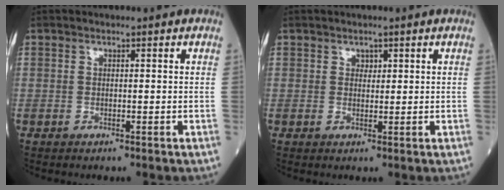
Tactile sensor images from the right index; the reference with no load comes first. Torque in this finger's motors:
{"motor_torque": [0.01, 0.00, -0.03, -0.01]}